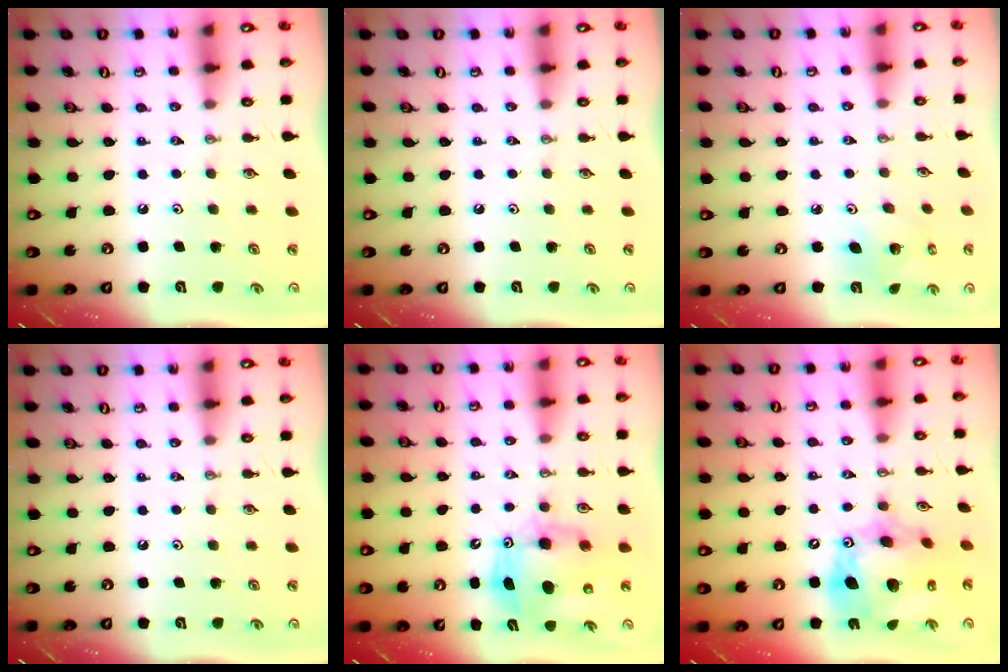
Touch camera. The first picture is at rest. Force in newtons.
{"total": 0.0}
{"total": 3.8, "press": 3.8, "slide": 0.4}
{"total": 0.0}
{"total": 9.4, "press": 9.1, "slide": 2.2}
{"total": 18.4, "press": 18.3, "slide": 1.9}